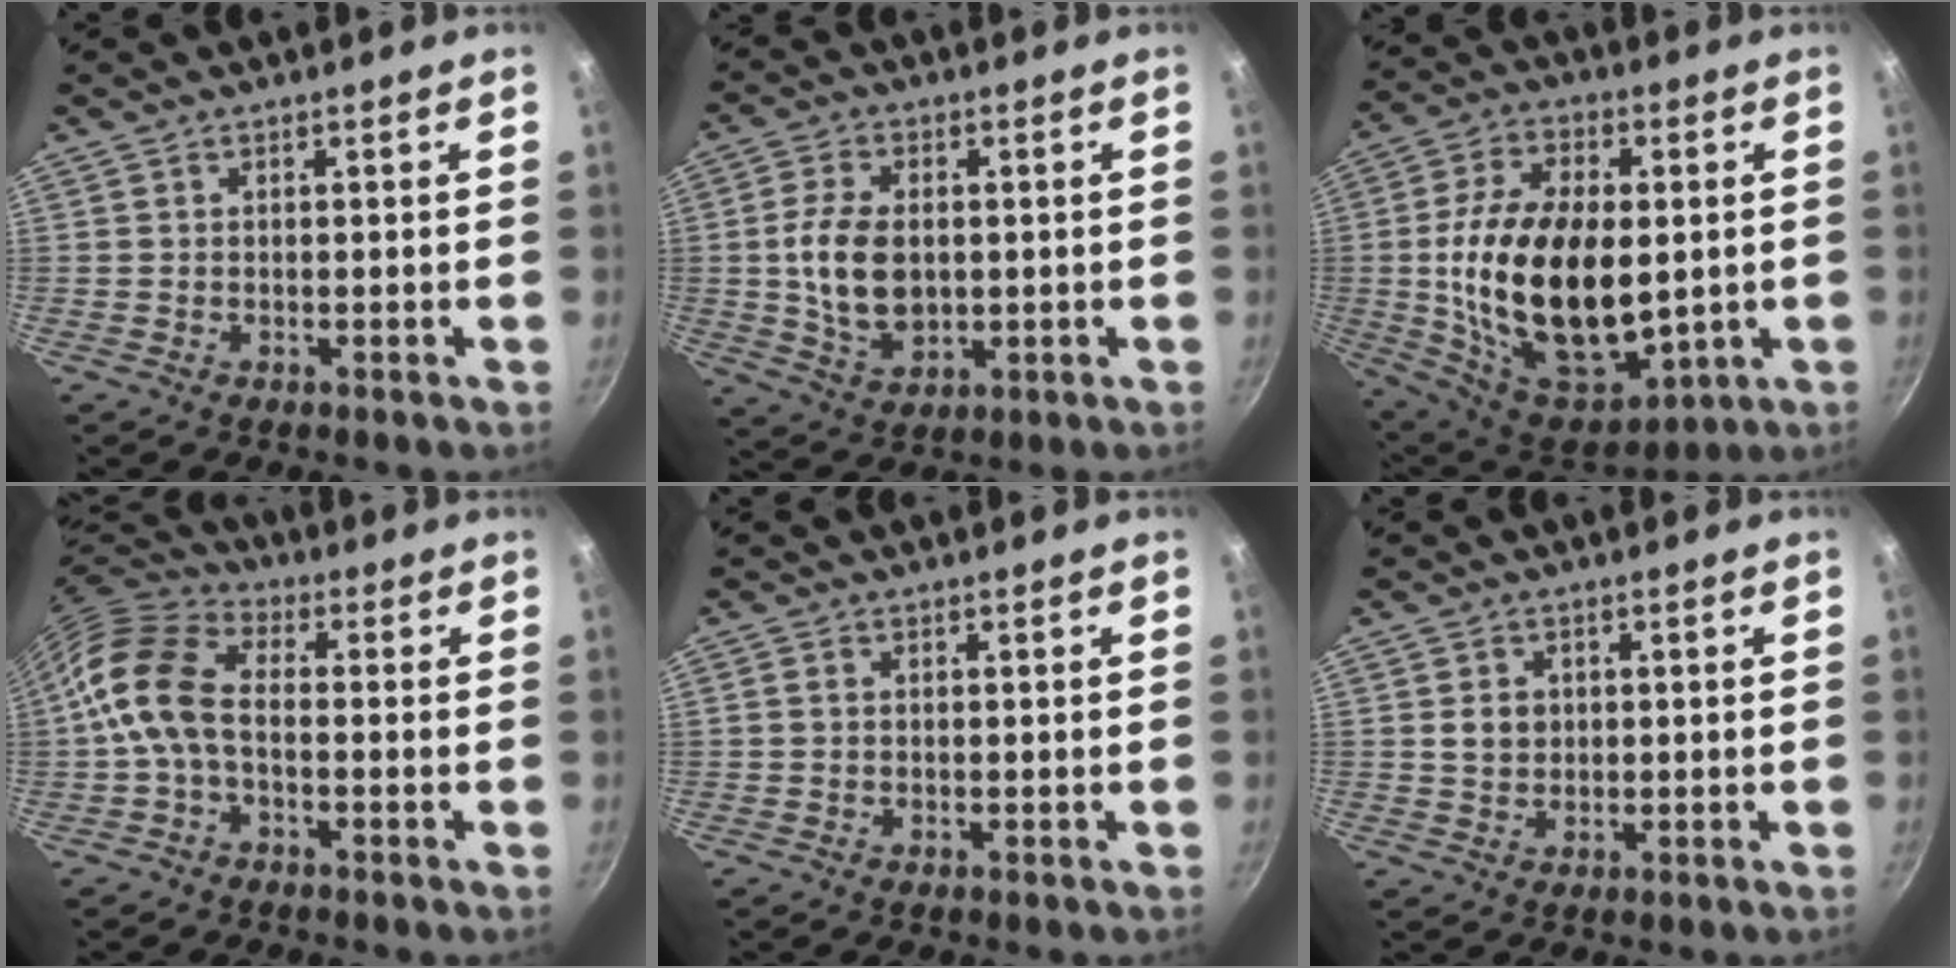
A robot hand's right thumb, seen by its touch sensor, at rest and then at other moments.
{"total": 10.7, "force": [0.3, 6.9, 8.2], "torque": [-0.146, -0.002, 0.011]}
{"total": 26.1, "force": [-0.4, 15.3, 21.2], "torque": [-0.364, -0.007, 0.011]}
{"total": 10.7, "force": [-1.6, 6.4, 8.5], "torque": [-0.161, 0.038, -0.051]}
{"total": 0.9, "force": [0.0, 0.7, 0.4], "torque": [-0.008, 0.005, -0.001]}
{"total": 3.5, "force": [0.5, 3.0, 1.8], "torque": [-0.016, 0.002, 0.010]}